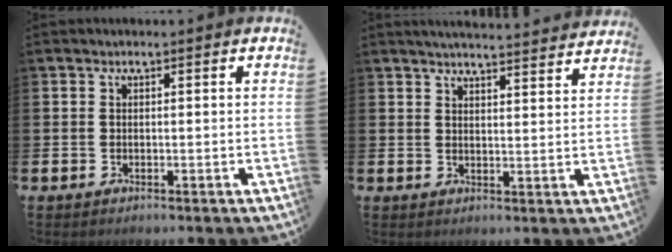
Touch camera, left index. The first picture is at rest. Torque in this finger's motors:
{"motor_torque": [0.83, -1.09, 0.17, 0.03]}